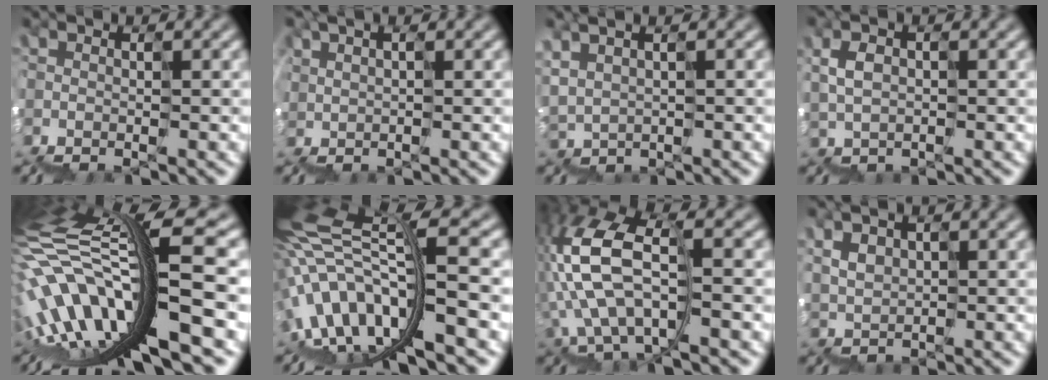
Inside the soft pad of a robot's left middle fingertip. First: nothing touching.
{"total": 4.6, "force": [1.5, 2.4, 3.6], "torque": [-0.047, 0.023, 0.038]}
{"total": 2.5, "force": [2.0, 0.7, 1.3], "torque": [-0.011, 0.030, 0.042]}
{"total": 1.1, "force": [1.1, 0.1, 0.2], "torque": [-0.017, 0.018, 0.022]}
{"total": 12.9, "force": [-2.3, 2.9, 12.4], "torque": [-0.248, 0.030, -0.023]}
{"total": 9.4, "force": [-0.7, 2.5, 9.0], "torque": [-0.176, 0.040, 0.000]}
{"total": 8.3, "force": [-0.7, 3.8, 7.3], "torque": [-0.180, 0.027, -0.011]}
{"total": 1.4, "force": [1.4, 0.1, 0.1], "torque": [-0.014, 0.023, 0.033]}